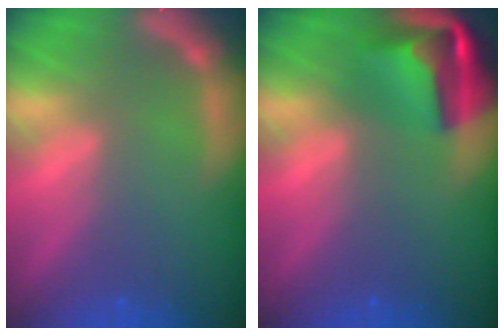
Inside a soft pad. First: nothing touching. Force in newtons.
{"total": 7.4}